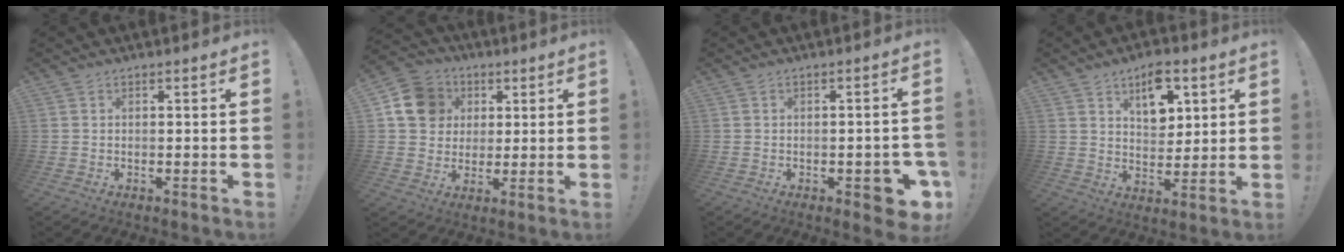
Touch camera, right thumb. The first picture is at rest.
{"total": 13.9, "force": [4.1, 12.1, 5.4], "torque": [-0.068, -0.006, 0.085]}
{"total": 6.8, "force": [-3.1, 2.5, 5.6], "torque": [-0.062, 0.011, -0.043]}
{"total": 10.7, "force": [5.5, 6.3, 6.8], "torque": [-0.083, -0.025, 0.095]}